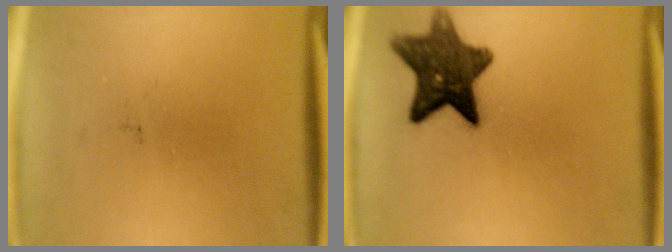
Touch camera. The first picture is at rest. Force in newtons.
{"total": 11.2}